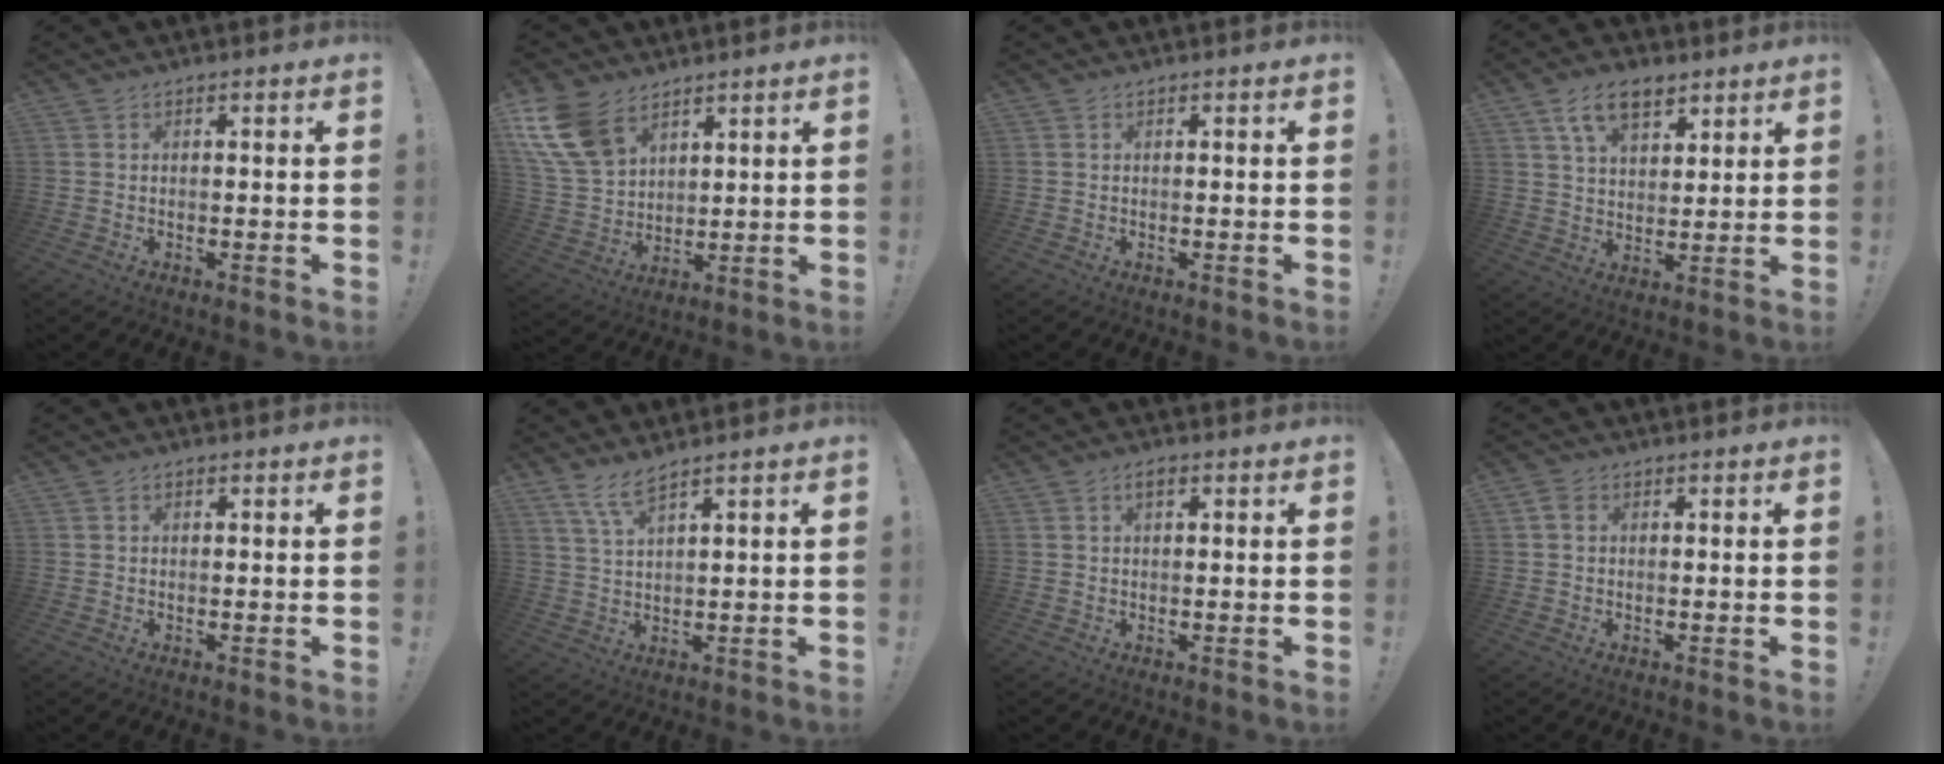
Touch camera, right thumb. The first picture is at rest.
{"total": 14.8, "force": [8.5, 9.3, 7.7], "torque": [-0.159, -0.039, 0.168]}
{"total": 0.0}
{"total": 10.5, "force": [6.2, 5.9, 6.1], "torque": [-0.100, -0.014, 0.117]}
{"total": 0.5, "force": [0.1, 0.5, 0.2], "torque": [-0.009, 0.005, 0.003]}
{"total": 5.7, "force": [4.3, 0.7, 3.7], "torque": [-0.085, -0.016, 0.079]}
{"total": 1.8, "force": [0.9, 0.8, 1.3], "torque": [-0.026, 0.004, 0.014]}
{"total": 2.3, "force": [0.4, 1.8, 1.3], "torque": [-0.018, 0.002, 0.007]}